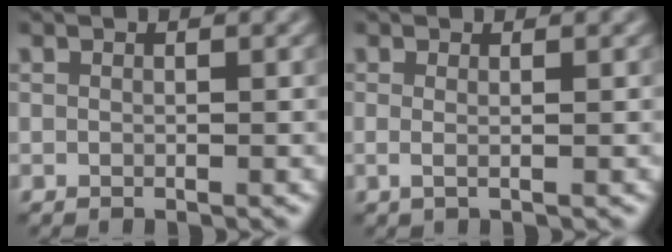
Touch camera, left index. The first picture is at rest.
{"total": 1.0, "force": [0.1, 0.1, 1.0], "torque": [-0.019, -0.004, -0.003]}